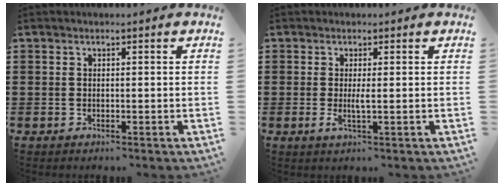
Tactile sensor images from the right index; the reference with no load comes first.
{"total": 2.3, "force": [-0.1, 0.0, 2.3], "torque": [-0.050, -0.009, -0.004]}